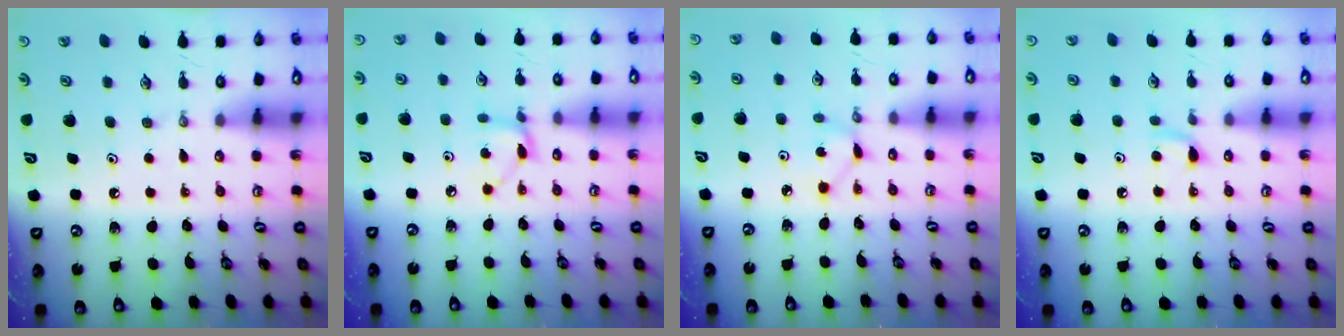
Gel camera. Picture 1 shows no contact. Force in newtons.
{"total": 5.4, "press": 5.4, "slide": 0.6}
{"total": 1.7, "press": 1.7, "slide": 0.3}
{"total": 5.2, "press": 5.2, "slide": 0.6}